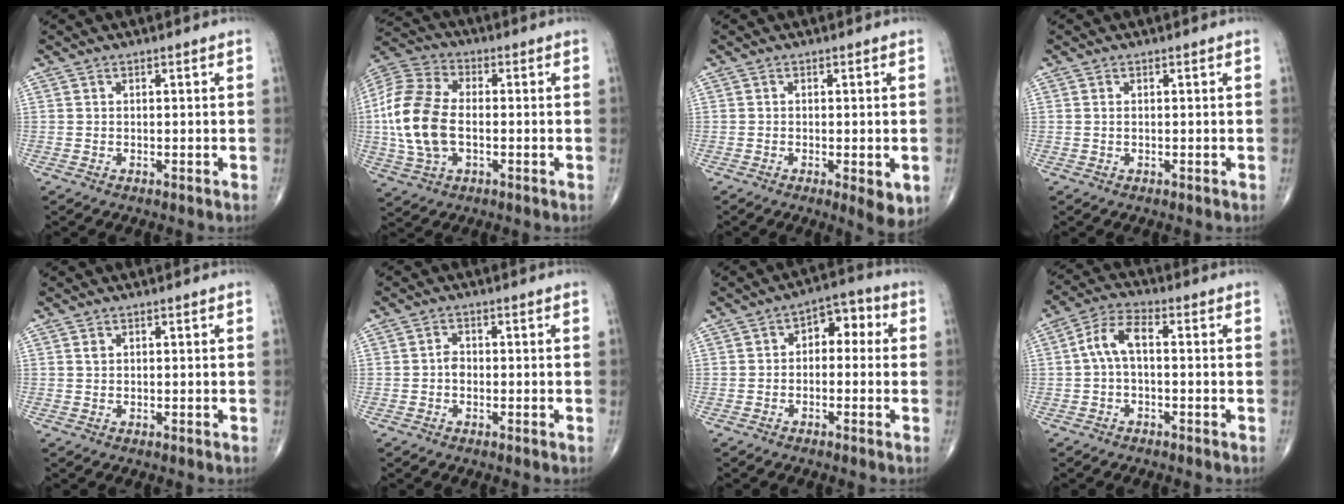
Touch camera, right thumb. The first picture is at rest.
{"total": 15.9, "force": [-1.3, 9.5, 12.7], "torque": [-0.279, 0.017, -0.027]}
{"total": 4.9, "force": [-1.4, 1.4, 4.5], "torque": [-0.060, -0.013, -0.018]}
{"total": 0.0}
{"total": 0.7, "force": [0.3, 0.5, 0.4], "torque": [-0.006, -0.001, 0.007]}
{"total": 1.7, "force": [-0.4, 1.3, 1.1], "torque": [-0.007, 0.006, -0.012]}
{"total": 6.2, "force": [0.4, 4.0, 4.7], "torque": [-0.030, 0.030, -0.009]}
{"total": 6.2, "force": [-0.1, 2.9, 5.4], "torque": [-0.107, 0.026, -0.013]}